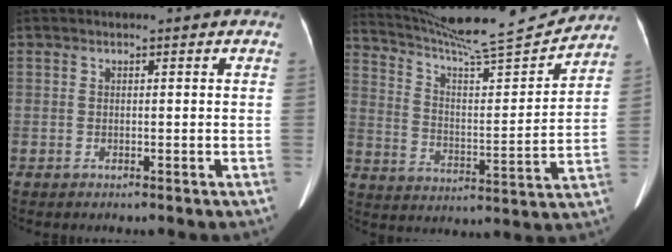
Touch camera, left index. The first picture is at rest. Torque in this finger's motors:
{"motor_torque": [0.67, -1.47, 0.12, 0.05]}